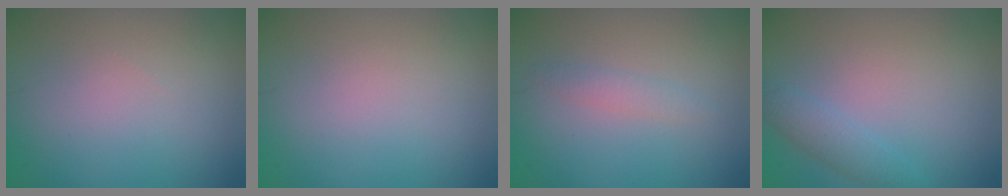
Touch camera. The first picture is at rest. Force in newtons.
{"total": 0.0}
{"total": 1.3, "press": 1.3, "slide": 0.0}
{"total": 2.0, "press": 2.0, "slide": 0.0}